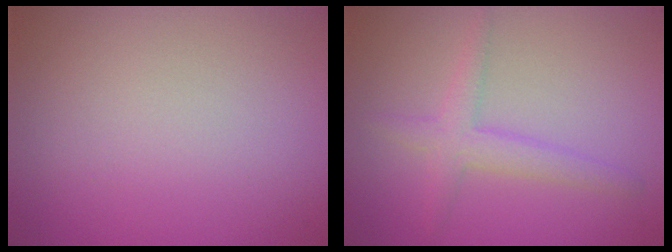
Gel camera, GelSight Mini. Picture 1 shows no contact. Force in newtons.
{"total": 2.4, "press": 2.4, "slide": 0.2}